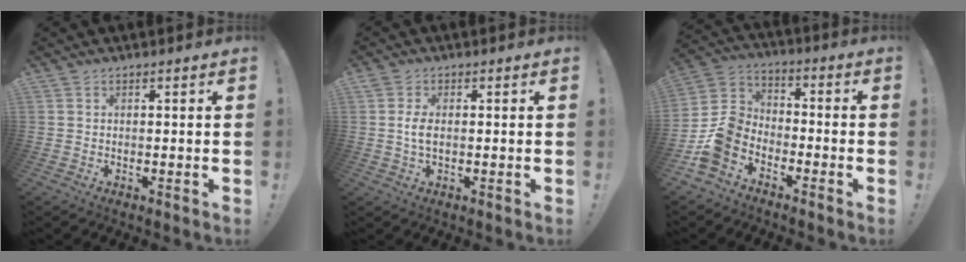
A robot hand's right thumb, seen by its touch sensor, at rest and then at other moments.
{"total": 3.6, "force": [0.0, 1.9, 3.1], "torque": [-0.061, 0.003, -0.002]}
{"total": 12.5, "force": [-6.9, 8.6, 5.9], "torque": [-0.105, 0.050, -0.118]}